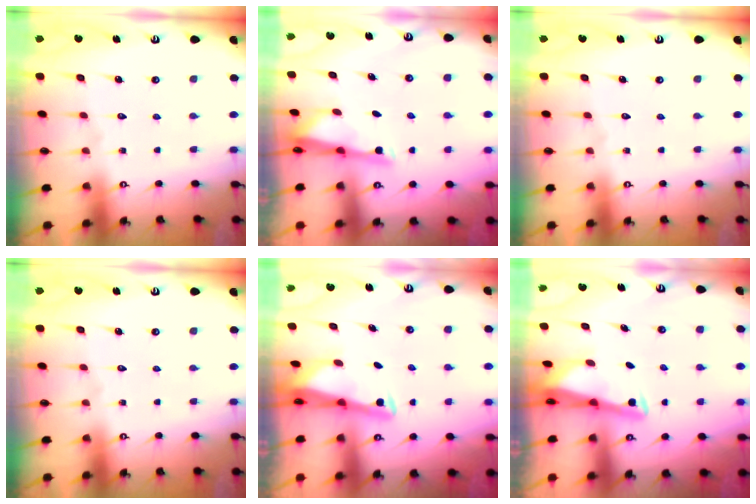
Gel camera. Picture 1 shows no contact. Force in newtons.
{"total": 3.3, "press": 3.3, "slide": 0.3}
{"total": 0.0}
{"total": 0.0}
{"total": 2.8, "press": 2.8, "slide": 0.5}
{"total": 2.8, "press": 2.8, "slide": 0.5}